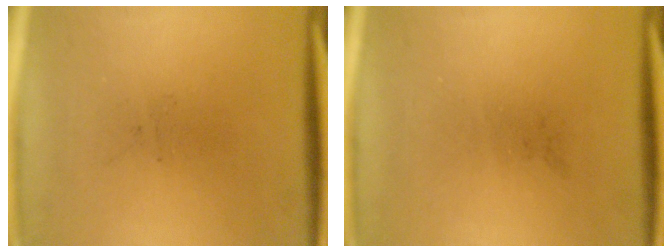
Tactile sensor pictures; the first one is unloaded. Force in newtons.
{"total": 0.0}